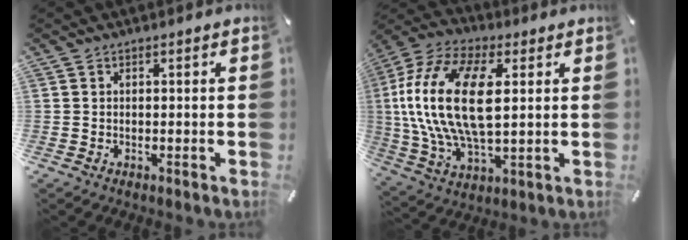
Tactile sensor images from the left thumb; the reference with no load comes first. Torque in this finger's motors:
{"motor_torque": [2.50, 2.51, 1.67, -1.09, 1.05]}